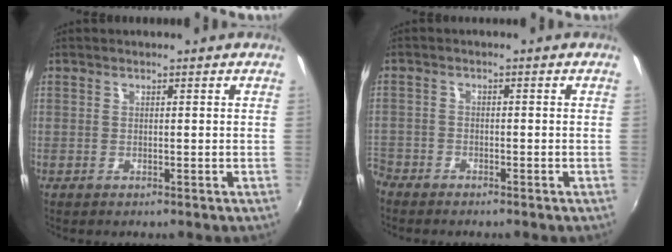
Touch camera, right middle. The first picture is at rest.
{"total": 4.8, "force": [-3.8, 2.8, 1.0], "torque": [-0.050, -0.005, -0.075]}